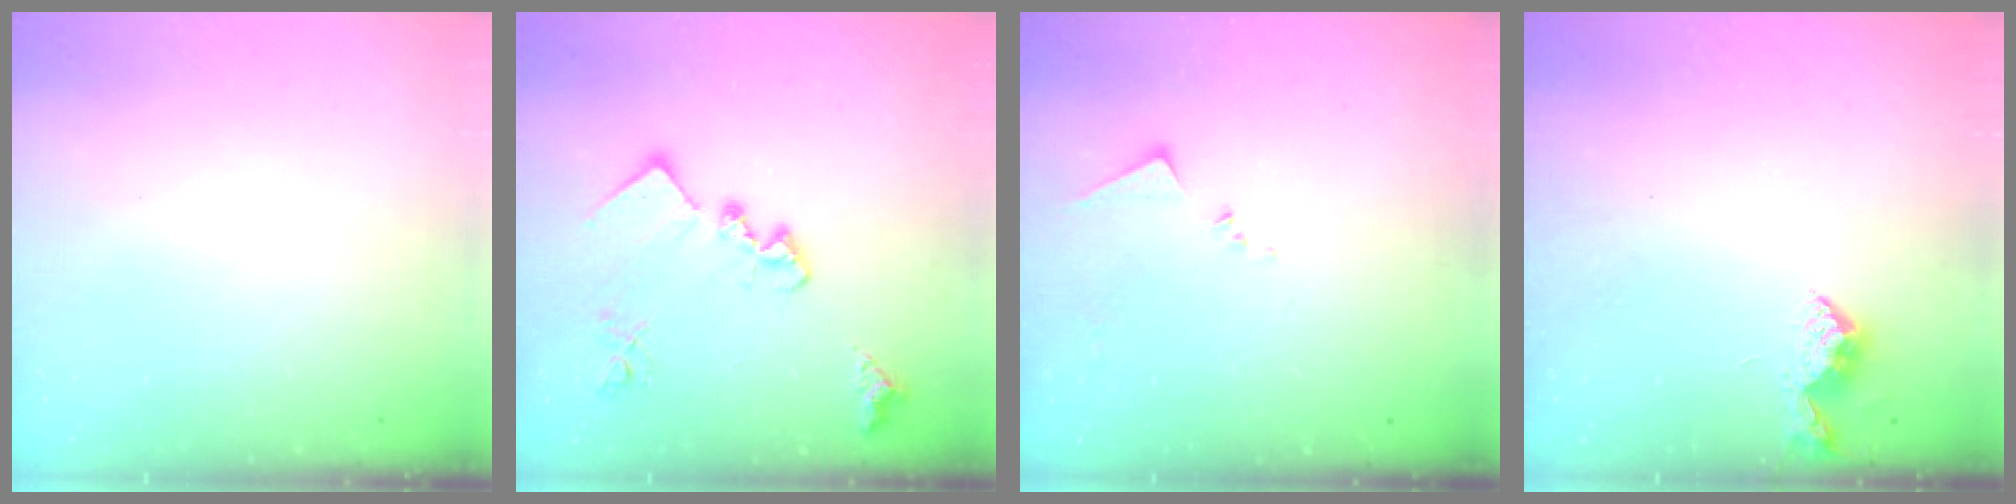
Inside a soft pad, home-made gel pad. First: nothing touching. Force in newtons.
{"total": 15.9, "press": 15.9, "slide": 0.8}
{"total": 7.1, "press": 7.1, "slide": 0.4}
{"total": 6.7, "press": 6.7, "slide": 0.6}